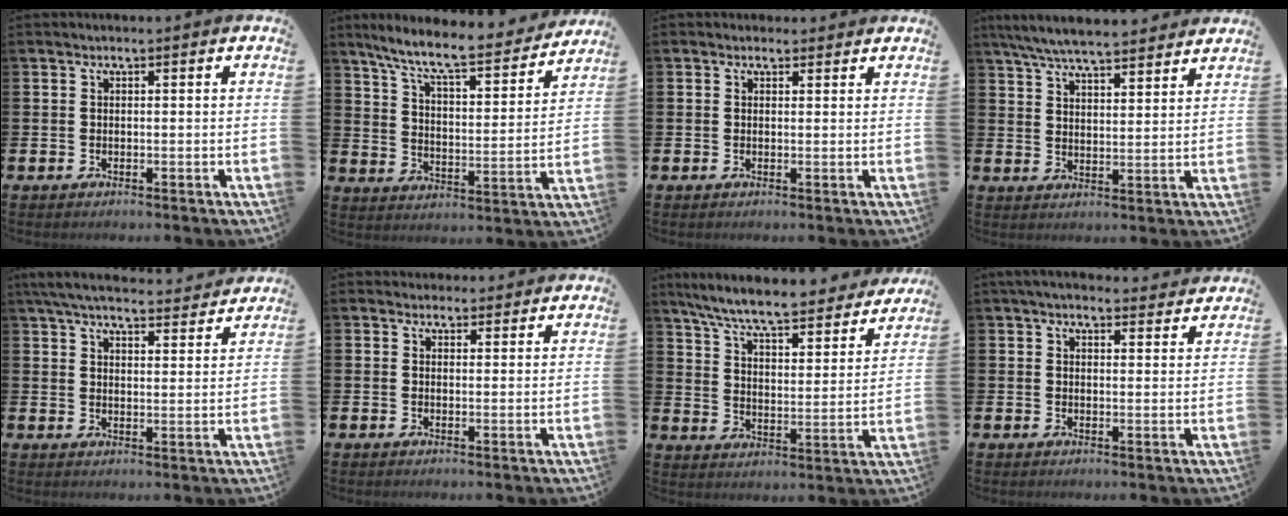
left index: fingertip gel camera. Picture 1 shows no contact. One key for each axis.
{"total": 9.0, "fx": 8.0, "fy": 1.2, "fz": 4.1, "tx": -0.107, "ty": -0.053, "tz": 0.133}
{"total": 1.1, "fx": 1.0, "fy": 0.6, "fz": 0.1, "tx": 0.008, "ty": 0.003, "tz": 0.015}
{"total": 7.0, "fx": 6.7, "fy": 0.6, "fz": 2.0, "tx": -0.064, "ty": -0.028, "tz": 0.122}
{"total": 6.4, "fx": 6.1, "fy": 1.2, "fz": 1.6, "tx": -0.051, "ty": -0.036, "tz": 0.109}
{"total": 2.3, "fx": 2.1, "fy": 0.8, "fz": -0.1, "tx": 0.015, "ty": -0.011, "tz": 0.036}
{"total": 8.1, "fx": 7.4, "fy": 0.7, "fz": 3.4, "tx": -0.100, "ty": -0.051, "tz": 0.124}
{"total": 4.0, "fx": 3.7, "fy": 0.9, "fz": 1.2, "tx": -0.019, "ty": -0.015, "tz": 0.066}